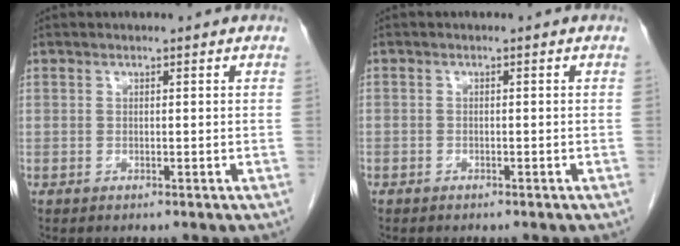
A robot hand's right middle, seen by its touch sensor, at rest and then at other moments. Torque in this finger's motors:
{"motor_torque": [1.07, -1.07, 0.05, -0.21]}